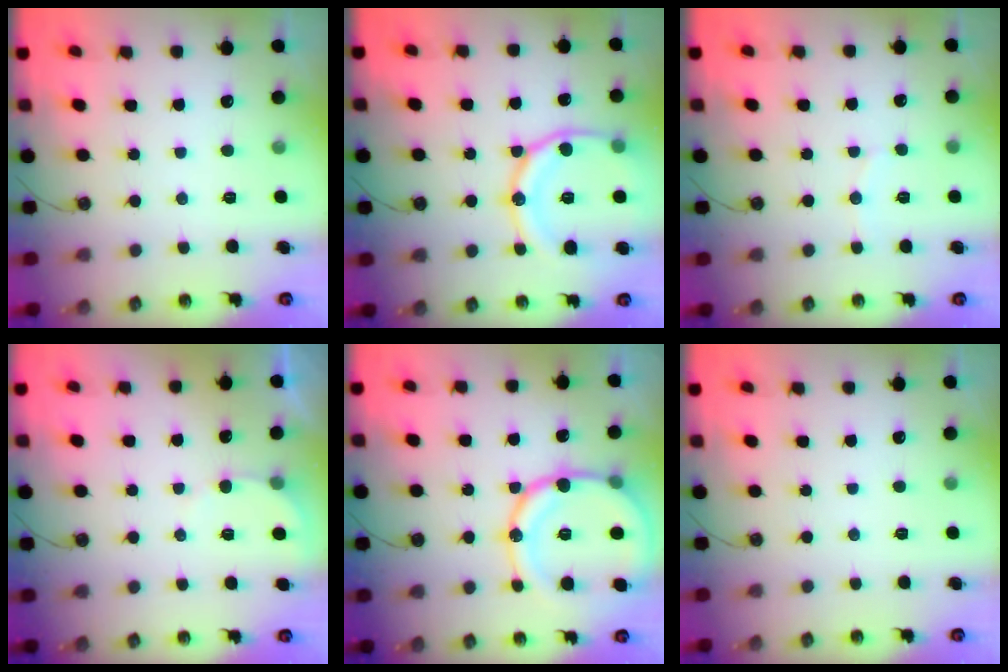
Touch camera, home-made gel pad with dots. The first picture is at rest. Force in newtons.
{"total": 17.8, "press": 17.7, "slide": 1.9}
{"total": 4.1, "press": 4.0, "slide": 0.4}
{"total": 3.2, "press": 3.2, "slide": 0.3}
{"total": 19.2, "press": 18.9, "slide": 3.4}
{"total": 0.0}